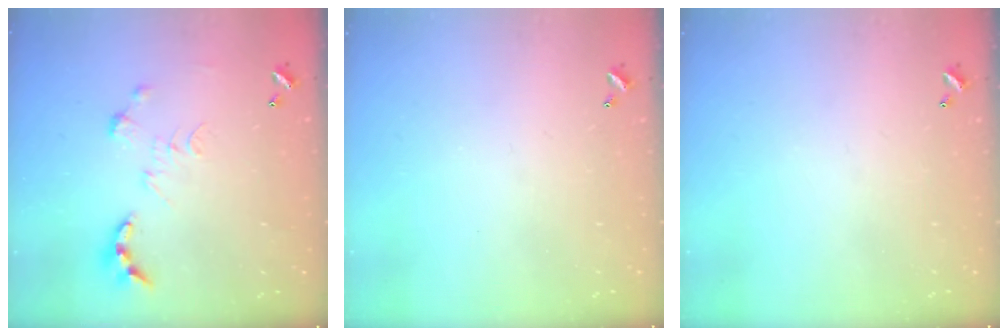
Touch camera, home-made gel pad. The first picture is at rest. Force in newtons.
{"total": 0.0}
{"total": 0.0}